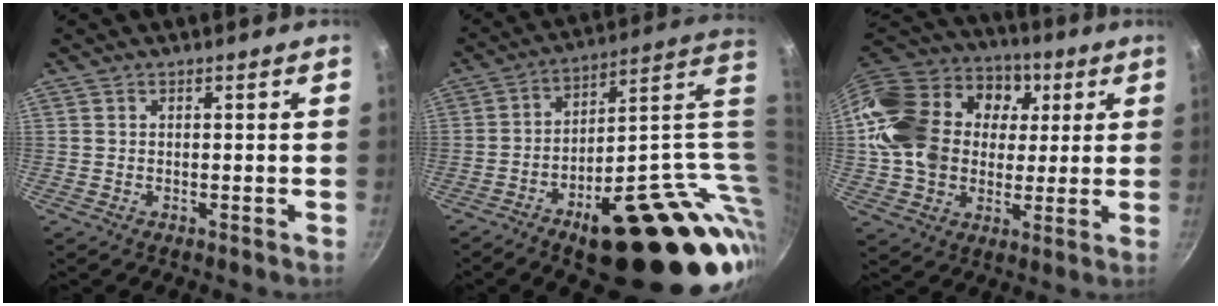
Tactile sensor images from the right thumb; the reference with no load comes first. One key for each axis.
{"total": 30.5, "fx": -3.0, "fy": 13.2, "fz": 27.4, "tx": -0.308, "ty": 0.020, "tz": -0.023}
{"total": 26.2, "fx": 3.8, "fy": 20.2, "fz": 16.2, "tx": -0.293, "ty": 0.038, "tz": 0.061}